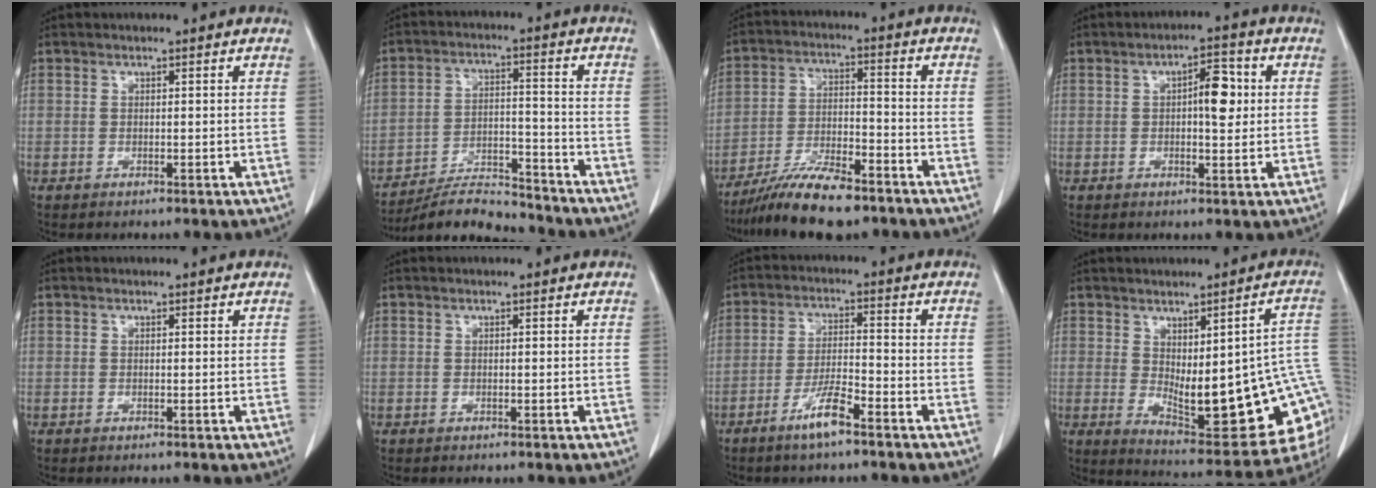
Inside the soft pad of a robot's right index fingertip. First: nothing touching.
{"total": 10.6, "force": [-10.4, 1.1, 2.1], "torque": [-0.032, 0.010, -0.182]}
{"total": 11.8, "force": [-9.6, 2.5, 6.4], "torque": [-0.113, -0.010, -0.168]}
{"total": 5.5, "force": [0.7, 1.9, 5.1], "torque": [-0.077, 0.009, 0.010]}
{"total": 0.0}
{"total": 0.0}
{"total": 6.0, "force": [-4.1, 0.5, 4.3], "torque": [-0.088, -0.005, -0.077]}
{"total": 21.4, "force": [-2.0, 5.8, 20.5], "torque": [-0.207, 0.000, -0.001]}